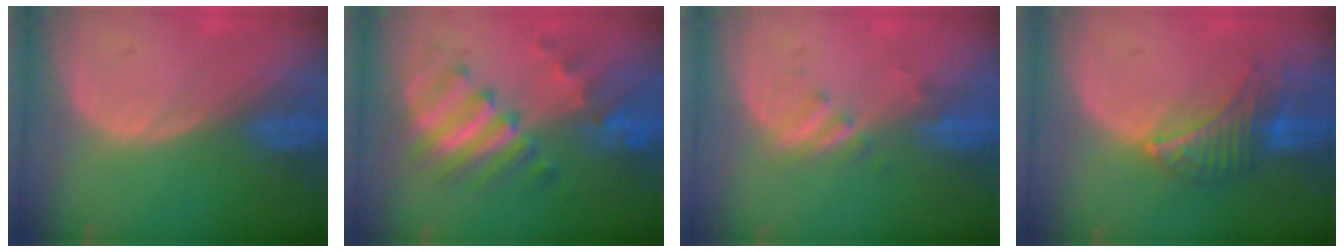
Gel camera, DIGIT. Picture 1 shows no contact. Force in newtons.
{"total": 8.0, "press": 8.0, "slide": 0.2}
{"total": 2.8, "press": 2.6, "slide": 1.2}
{"total": 6.8, "press": 6.7, "slide": 1.4}